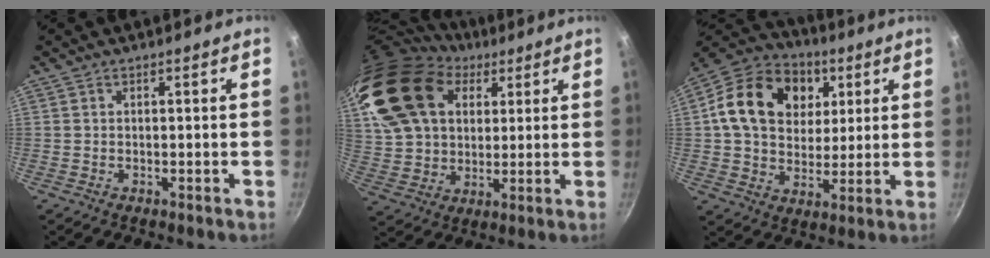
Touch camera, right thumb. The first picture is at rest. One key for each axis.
{"total": 23.0, "fx": 9.3, "fy": 16.1, "fz": 13.5, "tx": -0.243, "ty": 0.008, "tz": 0.173}
{"total": 20.0, "fx": 5.2, "fy": 15.4, "fz": 11.7, "tx": -0.182, "ty": 0.009, "tz": 0.078}